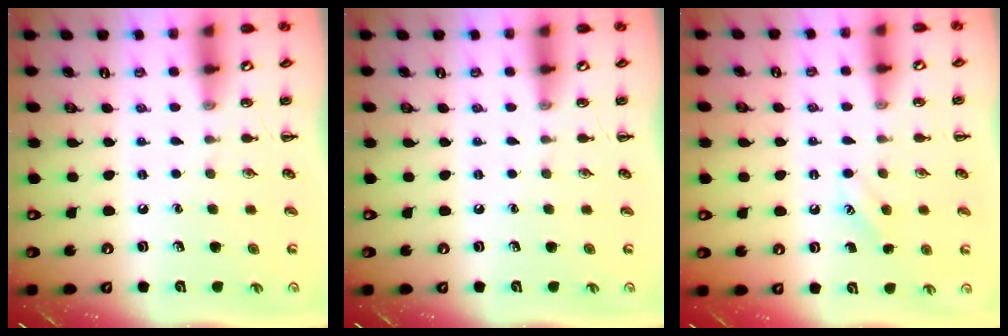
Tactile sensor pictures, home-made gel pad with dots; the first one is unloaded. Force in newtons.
{"total": 0.0}
{"total": 4.4, "press": 4.3, "slide": 0.9}